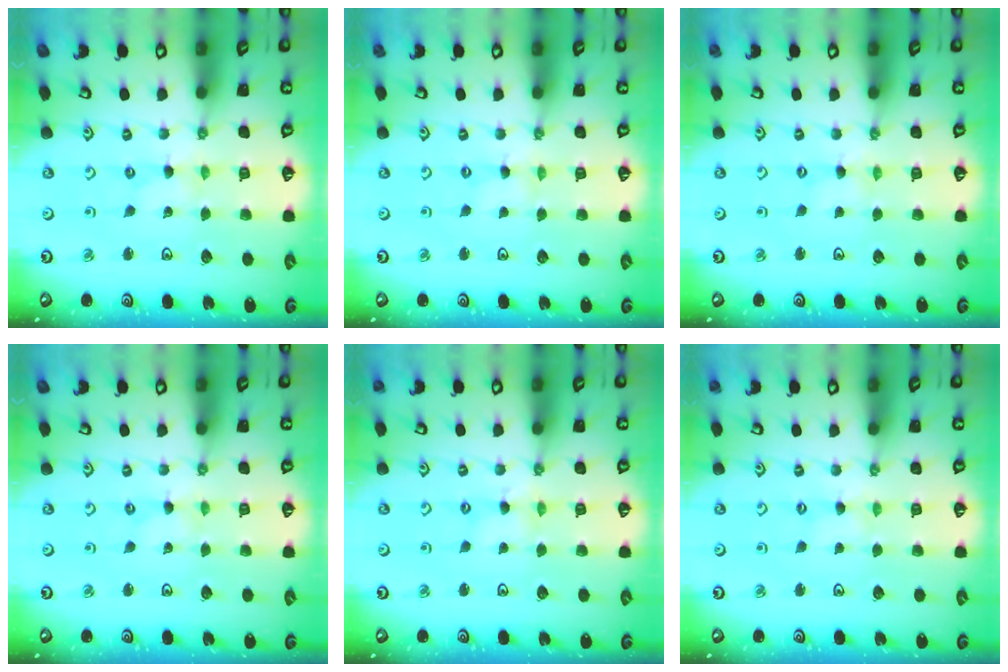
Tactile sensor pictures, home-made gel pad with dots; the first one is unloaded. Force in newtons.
{"total": 0.0}
{"total": 0.0}
{"total": 0.0}
{"total": 1.4, "press": 1.4, "slide": 0.2}
{"total": 1.1, "press": 1.1, "slide": 0.2}